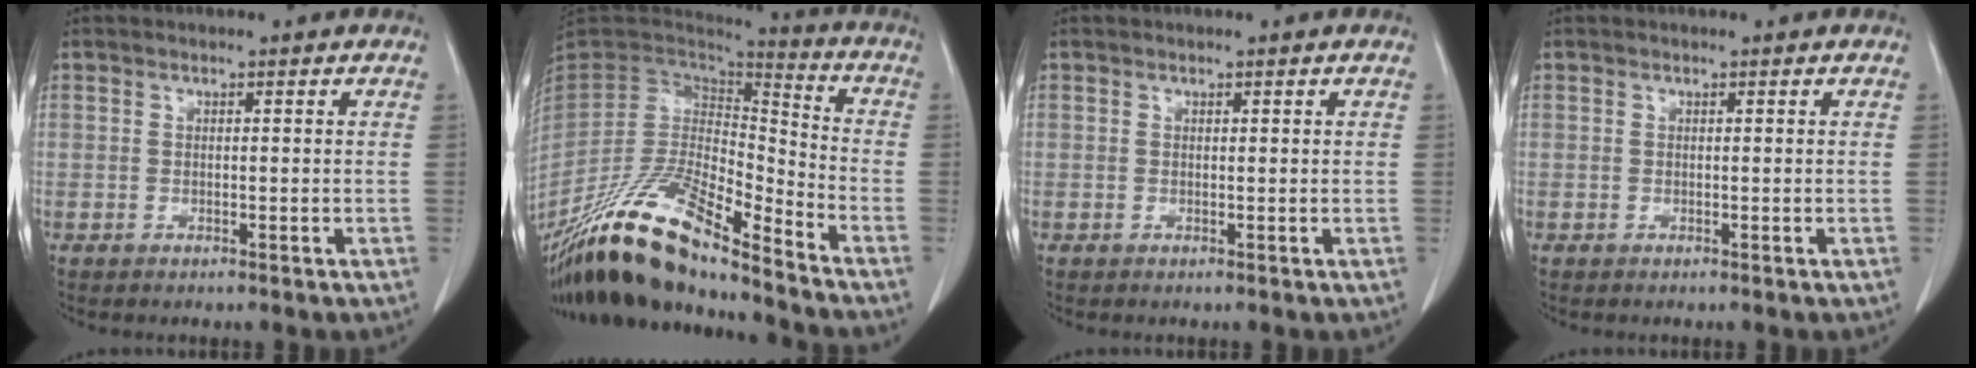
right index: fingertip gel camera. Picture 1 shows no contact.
{"total": 20.2, "force": [-16.1, 3.8, 11.6], "torque": [-0.233, -0.005, -0.302]}
{"total": 0.0}
{"total": 0.0}